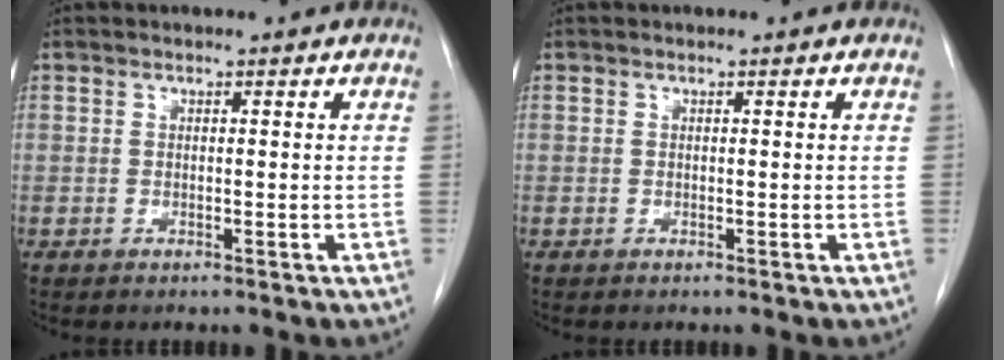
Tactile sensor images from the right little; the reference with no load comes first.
{"total": 0.0}